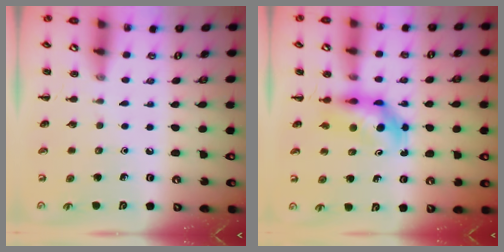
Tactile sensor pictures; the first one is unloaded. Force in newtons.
{"total": 5.6, "press": 5.6, "slide": 0.8}